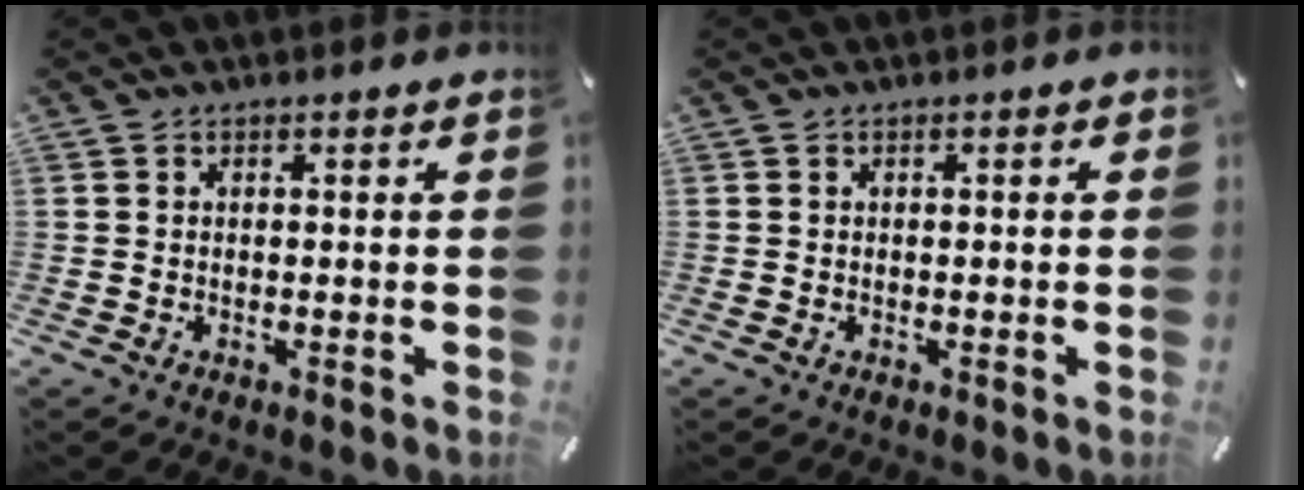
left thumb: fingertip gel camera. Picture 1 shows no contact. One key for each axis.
{"total": 0.0}